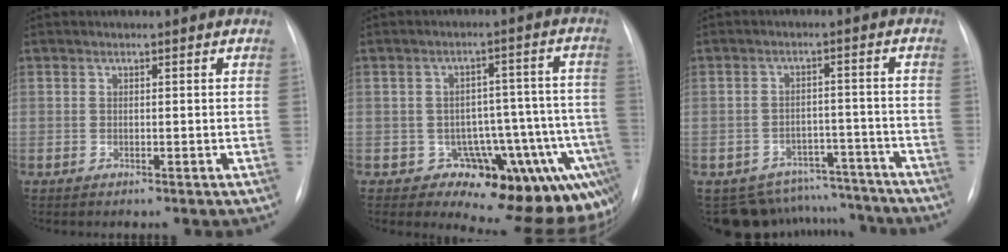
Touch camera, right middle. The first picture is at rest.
{"total": 14.2, "force": [-8.8, 7.9, 7.9], "torque": [-0.045, 0.056, -0.103]}
{"total": 12.3, "force": [-11.1, 5.1, 0.7], "torque": [-0.007, 0.037, -0.137]}